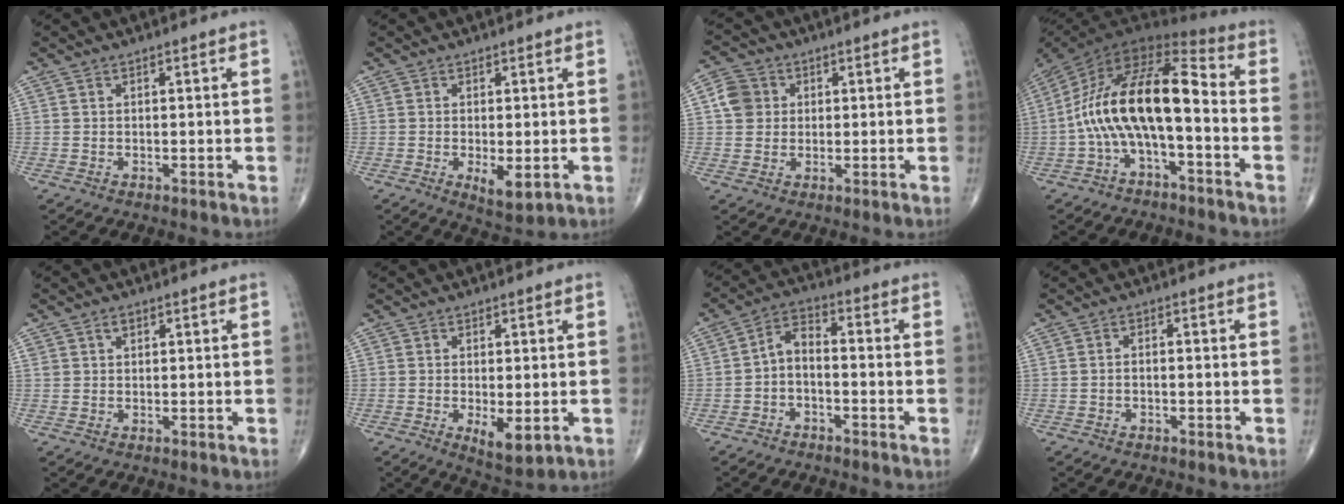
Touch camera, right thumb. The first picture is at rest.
{"total": 4.7, "force": [-1.1, 1.7, 4.2], "torque": [-0.067, -0.015, -0.013]}
{"total": 5.5, "force": [1.0, 5.0, 2.0], "torque": [-0.021, 0.006, 0.010]}
{"total": 17.1, "force": [-2.9, 6.9, 15.3], "torque": [-0.280, 0.076, -0.062]}
{"total": 1.6, "force": [0.8, 1.1, 0.8], "torque": [-0.006, 0.000, 0.013]}
{"total": 5.2, "force": [-1.2, 2.0, 4.7], "torque": [-0.073, -0.017, -0.014]}
{"total": 5.2, "force": [-1.8, 2.7, 4.0], "torque": [-0.068, 0.033, -0.045]}
{"total": 1.1, "force": [-0.5, 0.5, 0.8], "torque": [-0.013, 0.007, -0.011]}